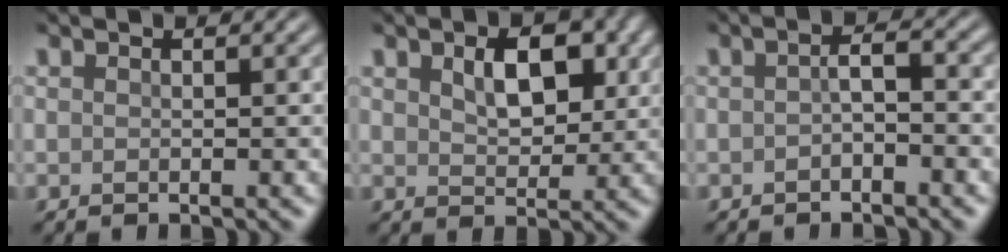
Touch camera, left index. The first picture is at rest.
{"total": 4.0, "force": [1.4, 2.3, 3.0], "torque": [-0.054, 0.003, 0.020]}
{"total": 1.8, "force": [-0.7, 0.6, 1.6], "torque": [-0.030, 0.005, -0.017]}